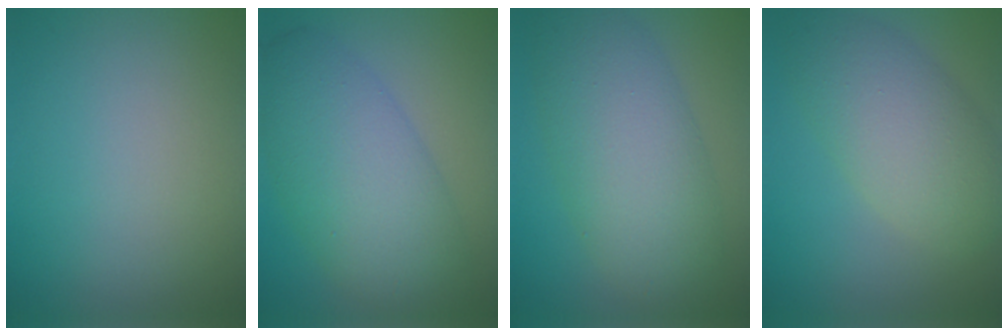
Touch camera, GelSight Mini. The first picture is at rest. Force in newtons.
{"total": 8.4, "press": 8.4, "slide": 0.2}
{"total": 8.5, "press": 8.5, "slide": 0.1}
{"total": 6.6, "press": 6.6, "slide": 0.2}